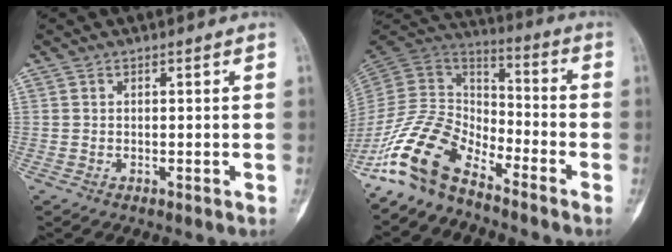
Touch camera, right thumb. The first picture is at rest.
{"total": 13.7, "force": [-10.3, 6.1, 6.7], "torque": [-0.119, 0.088, -0.213]}